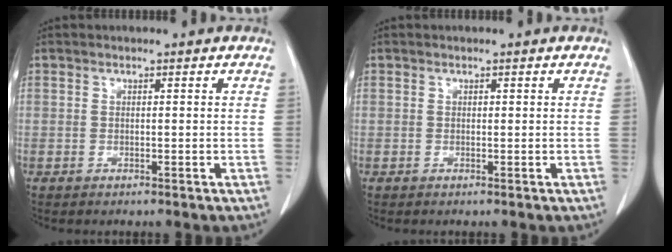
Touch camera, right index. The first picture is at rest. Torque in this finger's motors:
{"motor_torque": [0.10, -0.09, 0.01, 0.01]}